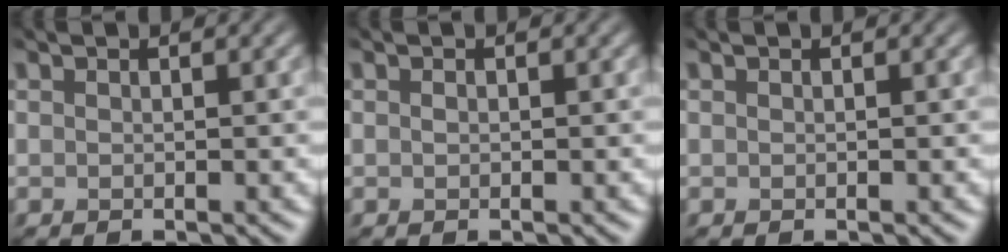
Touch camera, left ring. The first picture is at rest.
{"total": 0.0}
{"total": 0.0}